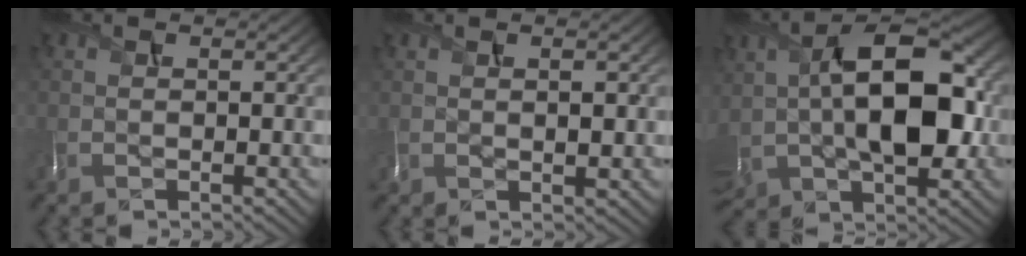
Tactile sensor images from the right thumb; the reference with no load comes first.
{"total": 1.7, "force": [0.7, 0.6, 1.5], "torque": [-0.034, 0.003, 0.014]}
{"total": 14.3, "force": [1.1, 8.7, 11.3], "torque": [-0.208, 0.002, 0.020]}